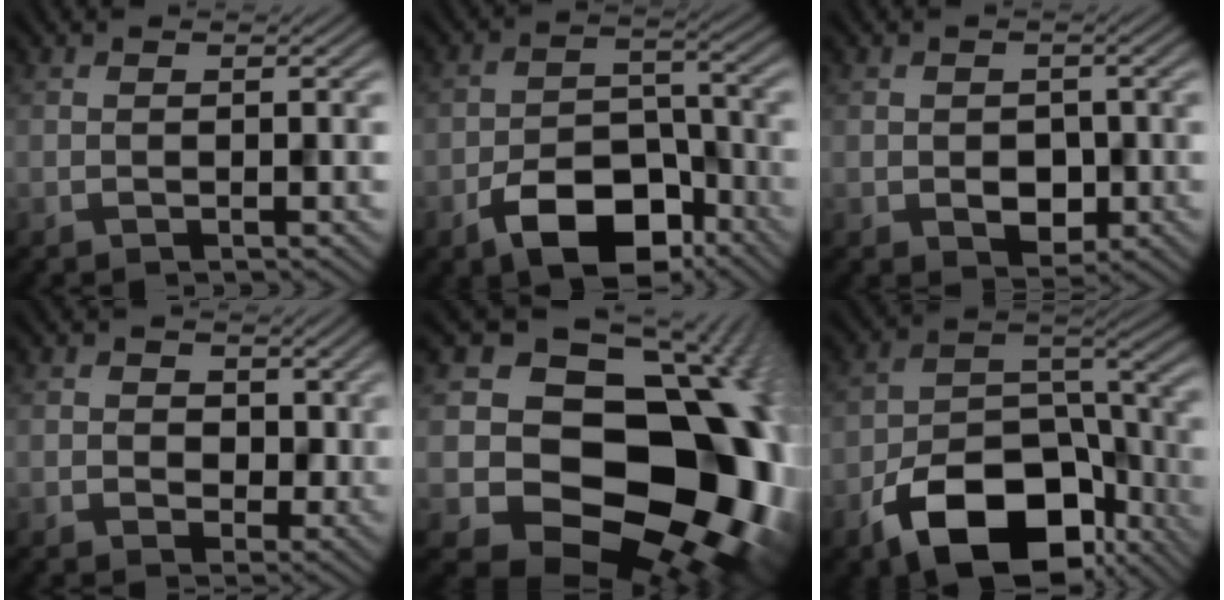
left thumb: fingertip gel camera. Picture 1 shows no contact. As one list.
[{"total": 10.1, "force": [-5.9, 5.6, 6.0], "torque": [-0.097, -0.008, -0.106]}, {"total": 3.2, "force": [-0.6, 2.5, 1.9], "torque": [-0.039, -0.011, -0.008]}, {"total": 4.4, "force": [1.0, 3.5, 2.4], "torque": [-0.057, -0.011, 0.011]}, {"total": 22.1, "force": [-2.5, 17.1, 13.8], "torque": [-0.195, -0.053, -0.018]}, {"total": 14.5, "force": [-8.4, 8.0, 8.6], "torque": [-0.154, -0.020, -0.150]}]